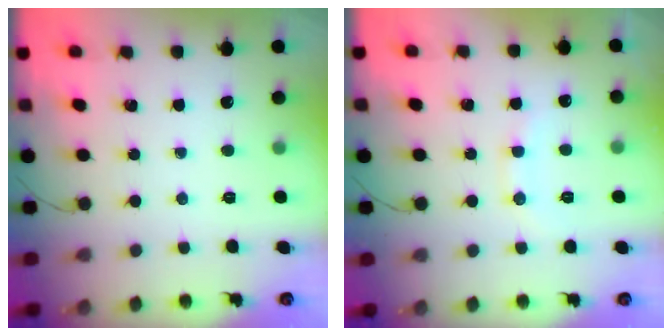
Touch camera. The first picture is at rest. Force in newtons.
{"total": 8.0, "press": 7.9, "slide": 0.9}